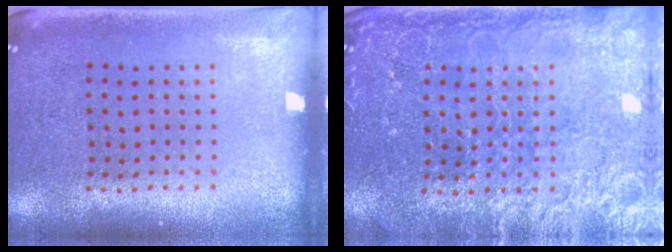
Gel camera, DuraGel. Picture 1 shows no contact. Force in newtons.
{"total": 3.9, "press": 3.8, "slide": 1.0}